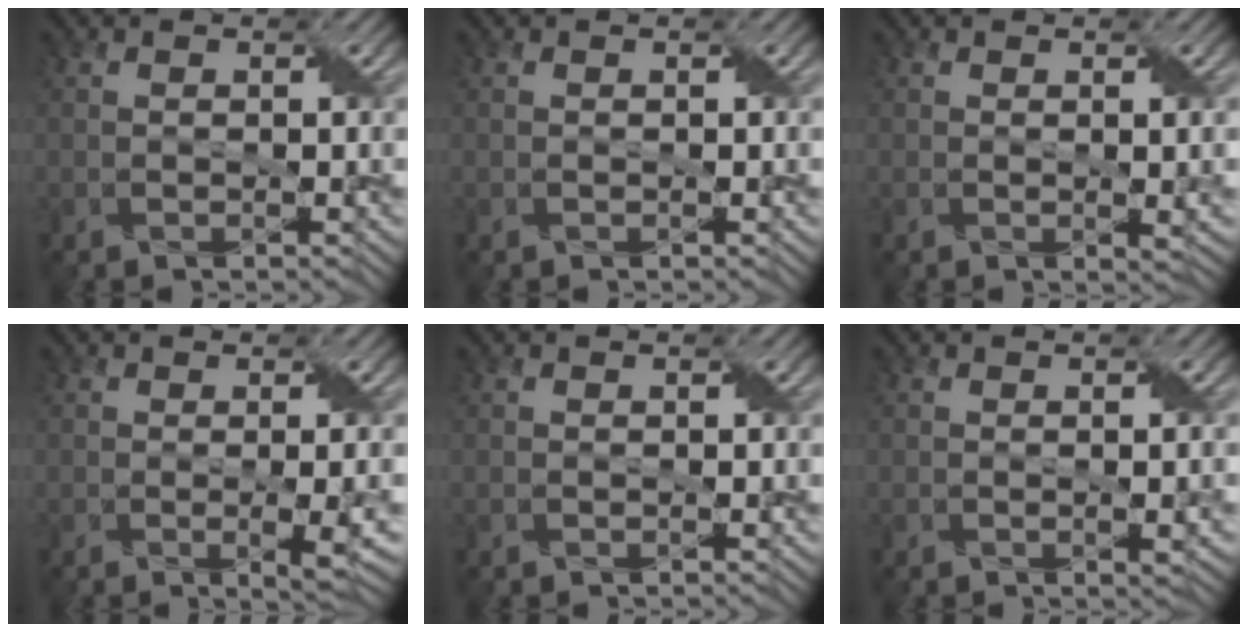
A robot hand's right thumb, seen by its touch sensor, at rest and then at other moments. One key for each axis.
{"total": 0.0}
{"total": 1.5, "fx": 0.3, "fy": 0.2, "fz": 1.5, "tx": -0.023, "ty": -0.001, "tz": 0.006}
{"total": 2.8, "fx": -0.2, "fy": 0.4, "fz": 2.8, "tx": -0.049, "ty": 0.000, "tz": -0.001}
{"total": 0.0}
{"total": 1.4, "fx": -0.1, "fy": 0.2, "fz": 1.4, "tx": -0.021, "ty": 0.000, "tz": 0.001}